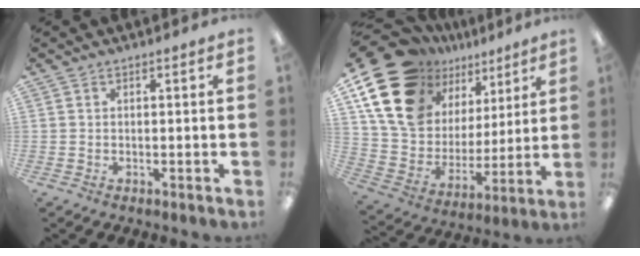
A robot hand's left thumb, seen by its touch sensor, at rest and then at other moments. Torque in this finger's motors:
{"motor_torque": [1.96, 2.07, 1.42, -1.35, 0.43]}